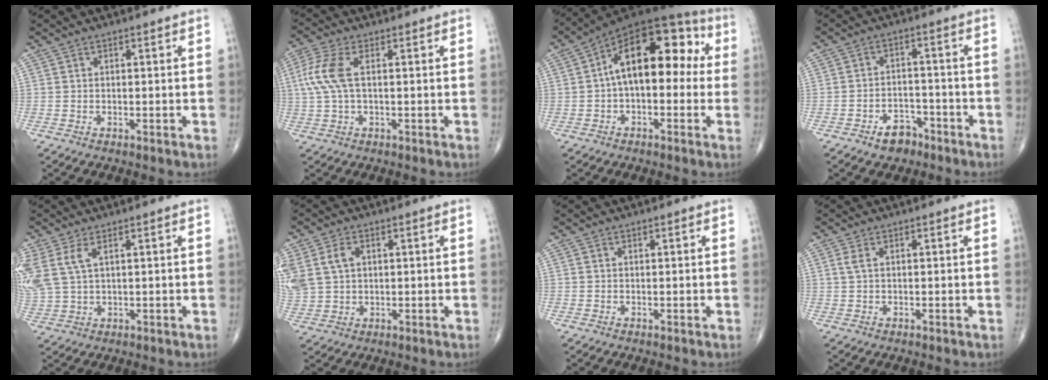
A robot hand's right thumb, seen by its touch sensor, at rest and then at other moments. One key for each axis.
{"total": 7.3, "fx": 1.2, "fy": 3.1, "fz": 6.5, "tx": -0.182, "ty": 0.017, "tz": 0.023}
{"total": 17.5, "fx": 1.9, "fy": 9.3, "fz": 14.7, "tx": -0.193, "ty": 0.051, "tz": 0.017}
{"total": 5.2, "fx": -3.6, "fy": 3.2, "fz": 1.9, "tx": -0.011, "ty": 0.031, "tz": -0.053}
{"total": 7.7, "fx": 3.1, "fy": 3.6, "fz": 6.0, "tx": -0.161, "ty": 0.004, "tz": 0.075}
{"total": 11.3, "fx": 3.1, "fy": 8.2, "fz": 7.1, "tx": -0.188, "ty": 0.009, "tz": 0.071}
{"total": 0.0}
{"total": 1.4, "fx": 0.5, "fy": 0.5, "fz": 1.2, "tx": -0.036, "ty": 0.009, "tz": 0.014}